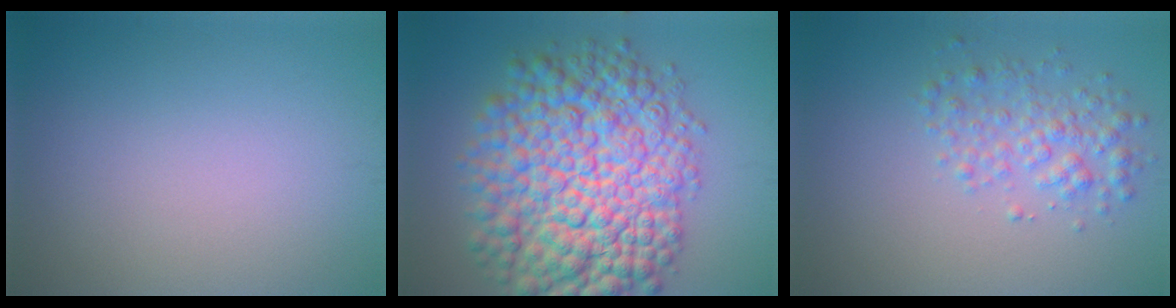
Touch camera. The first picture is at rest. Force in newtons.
{"total": 14.1, "press": 14.1, "slide": 0.3}
{"total": 3.0, "press": 3.0, "slide": 0.0}